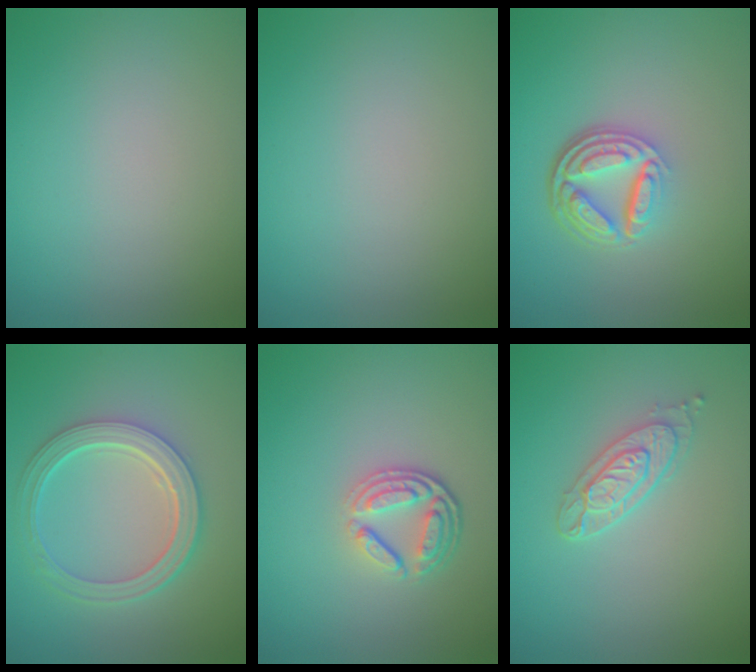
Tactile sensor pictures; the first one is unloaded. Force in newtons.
{"total": 0.0}
{"total": 5.1, "press": 3.6, "slide": 3.6}
{"total": 5.0, "press": 3.9, "slide": 3.1}
{"total": 3.8, "press": 2.8, "slide": 2.6}
{"total": 2.9, "press": 2.5, "slide": 1.5}